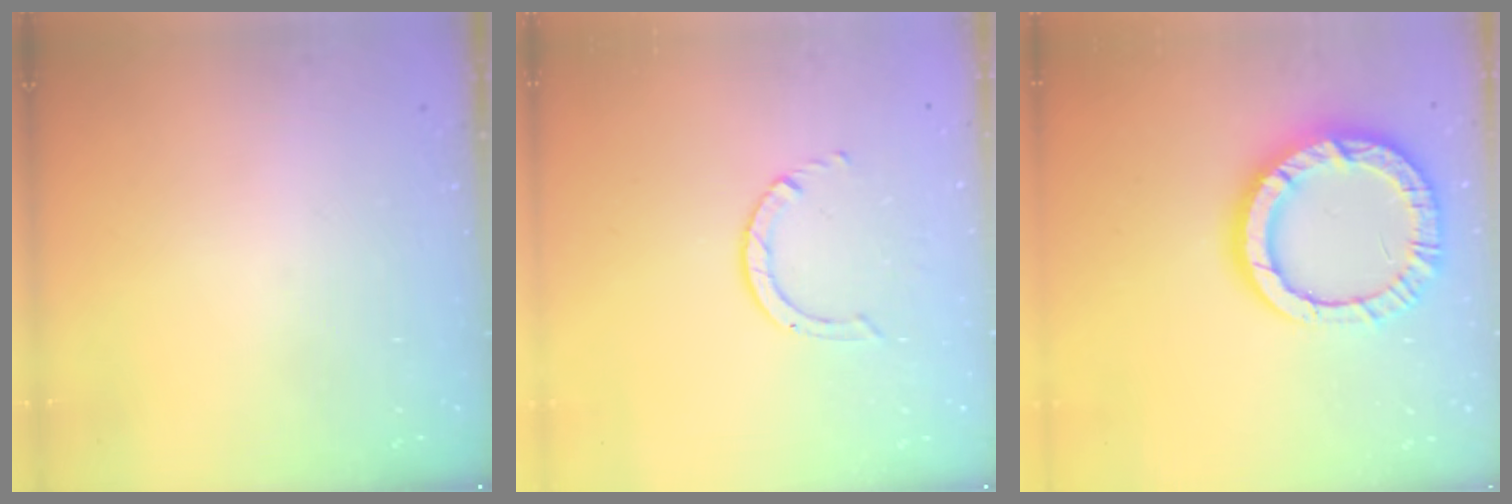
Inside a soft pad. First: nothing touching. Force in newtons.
{"total": 1.4, "press": 1.4, "slide": 0.2}
{"total": 19.2, "press": 19.1, "slide": 1.9}